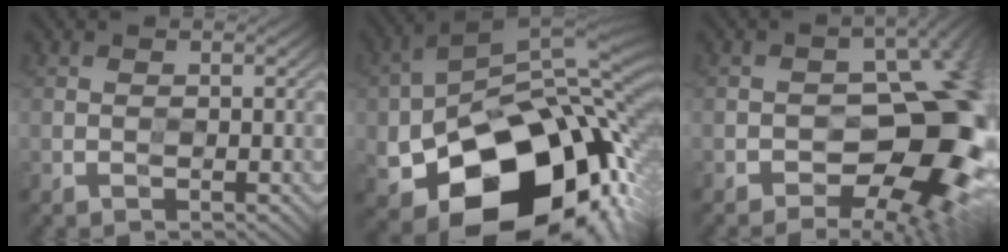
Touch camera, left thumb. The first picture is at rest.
{"total": 18.8, "force": [-6.2, 12.2, 12.9], "torque": [-0.234, -0.033, -0.089]}
{"total": 14.6, "force": [-5.0, 8.0, 11.1], "torque": [-0.097, -0.006, -0.072]}